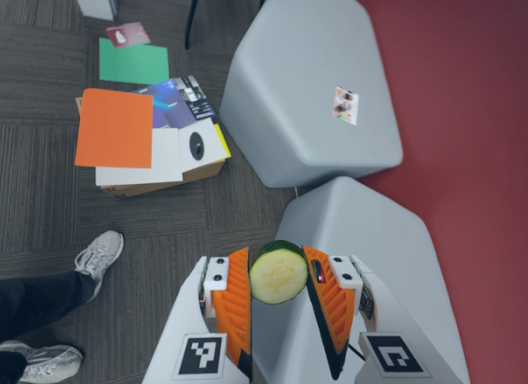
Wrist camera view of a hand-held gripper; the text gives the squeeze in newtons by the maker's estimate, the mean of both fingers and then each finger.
{"total": 10.5, "left": 11.6, "right": 9.4}